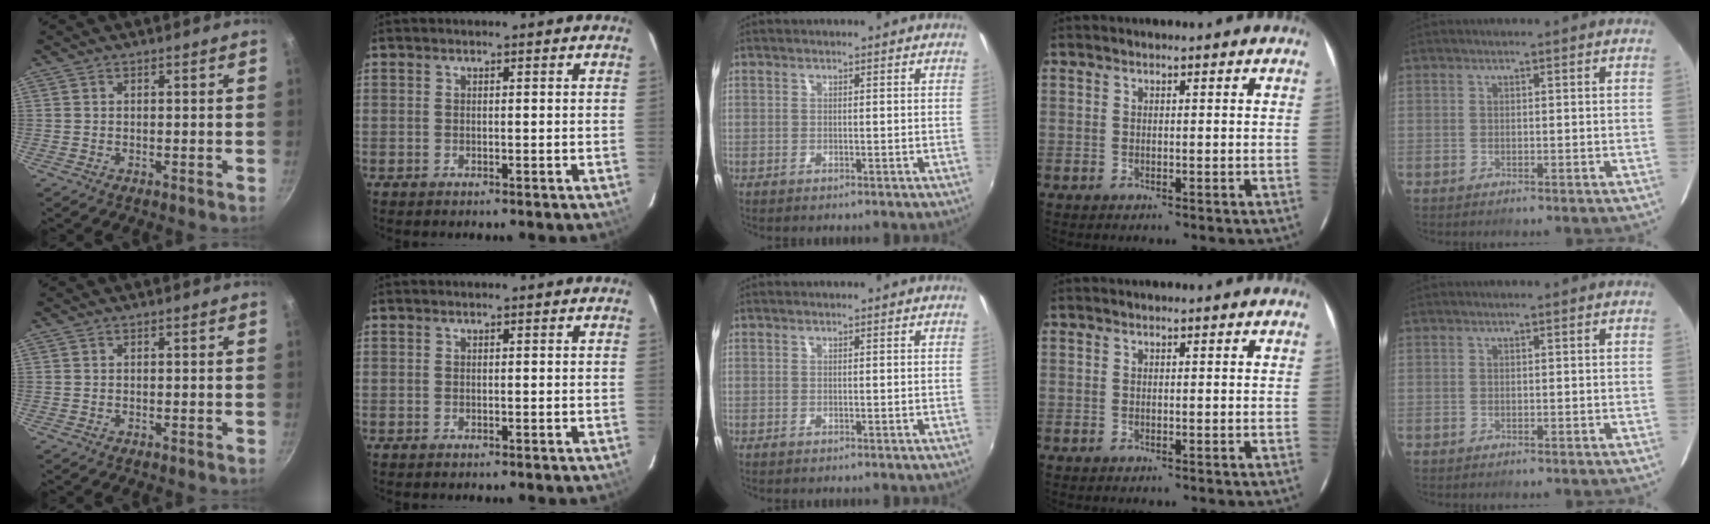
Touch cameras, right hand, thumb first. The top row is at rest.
{}